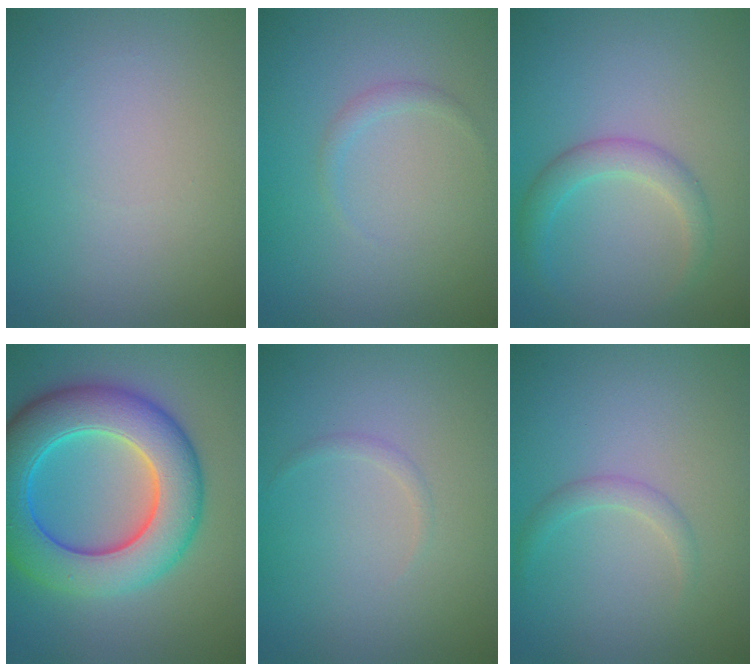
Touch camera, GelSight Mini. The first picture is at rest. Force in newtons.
{"total": 0.8, "press": 0.8, "slide": 0.1}
{"total": 2.3, "press": 2.3, "slide": 0.0}
{"total": 10.6, "press": 10.6, "slide": 0.3}
{"total": 0.5, "press": 0.5, "slide": 0.0}
{"total": 1.2, "press": 1.2, "slide": 0.1}